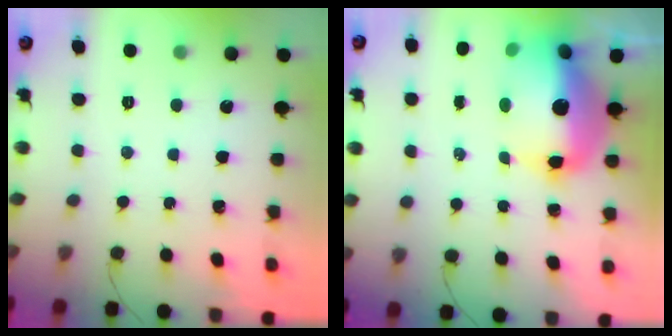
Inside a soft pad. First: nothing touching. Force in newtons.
{"total": 16.0, "press": 15.6, "slide": 3.5}